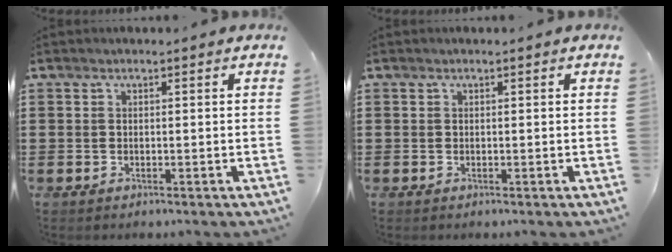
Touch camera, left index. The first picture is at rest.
{"total": 0.0}